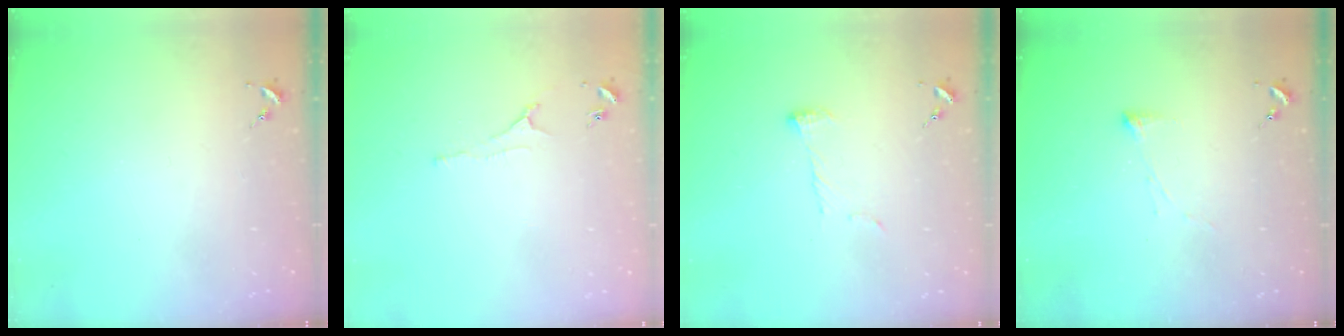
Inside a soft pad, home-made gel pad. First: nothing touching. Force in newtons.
{"total": 3.0, "press": 2.9, "slide": 0.6}
{"total": 6.9, "press": 6.8, "slide": 0.5}
{"total": 3.7, "press": 3.7, "slide": 0.4}